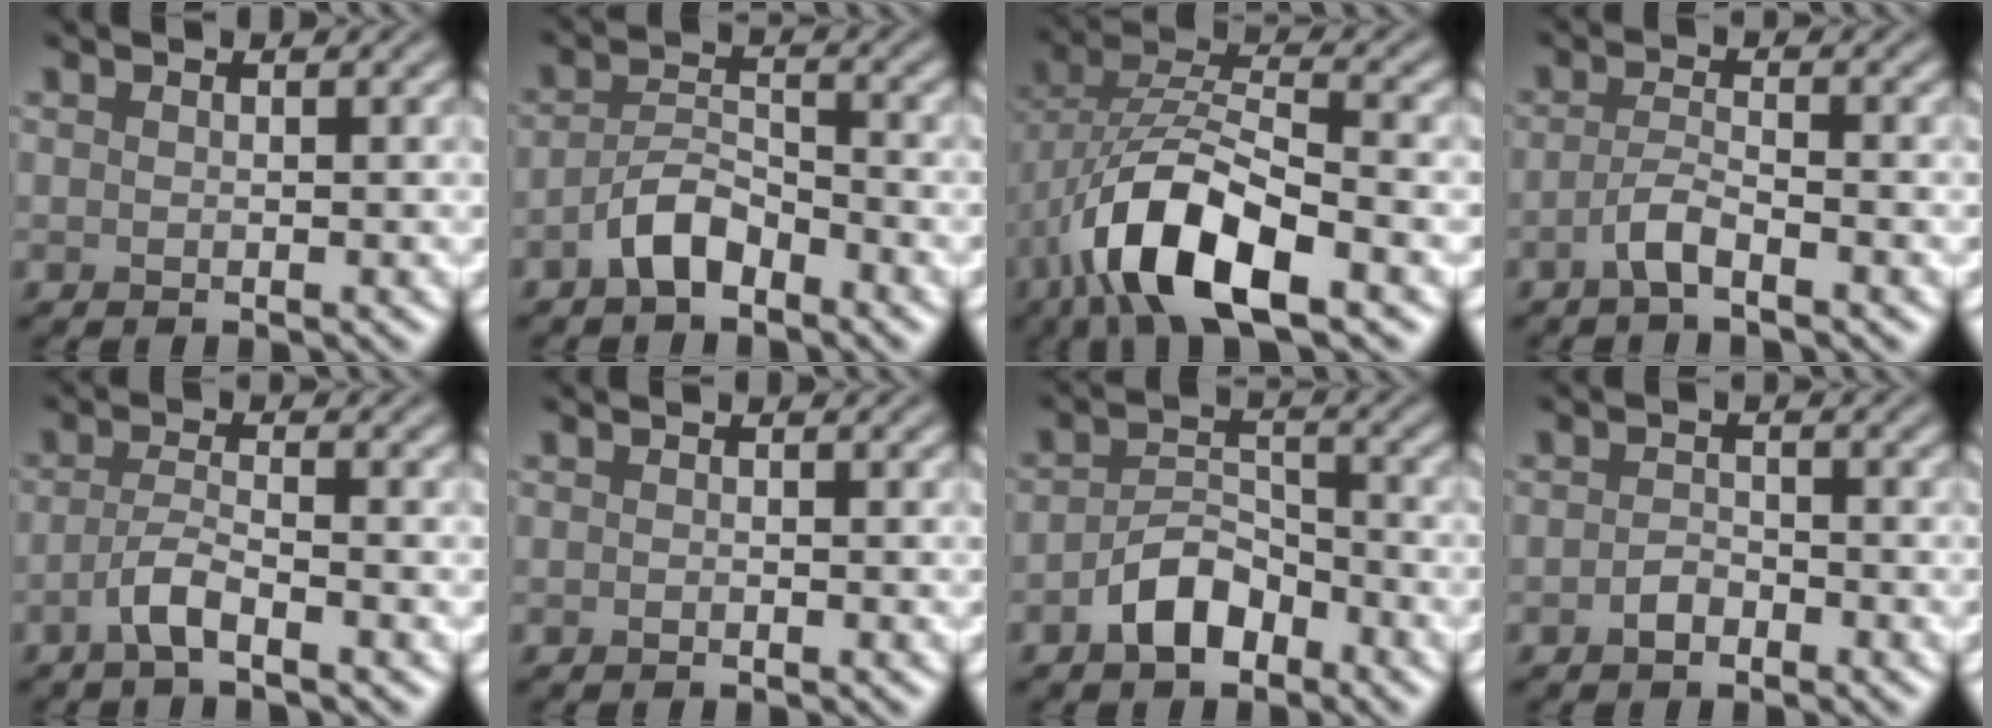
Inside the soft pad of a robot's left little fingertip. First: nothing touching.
{"total": 3.3, "force": [-2.1, 1.4, 2.0], "torque": [-0.039, 0.010, -0.046]}
{"total": 10.1, "force": [-5.0, 3.8, 7.9], "torque": [-0.151, 0.009, -0.097]}
{"total": 2.3, "force": [-1.3, 0.4, 1.9], "torque": [-0.040, 0.003, -0.032]}
{"total": 2.6, "force": [-1.4, 0.5, 2.1], "torque": [-0.045, 0.004, -0.035]}
{"total": 0.0}
{"total": 4.1, "force": [-2.4, 2.3, 2.4], "torque": [-0.040, 0.009, -0.047]}
{"total": 1.4, "force": [-0.8, 0.8, 0.8], "torque": [-0.016, 0.003, -0.018]}